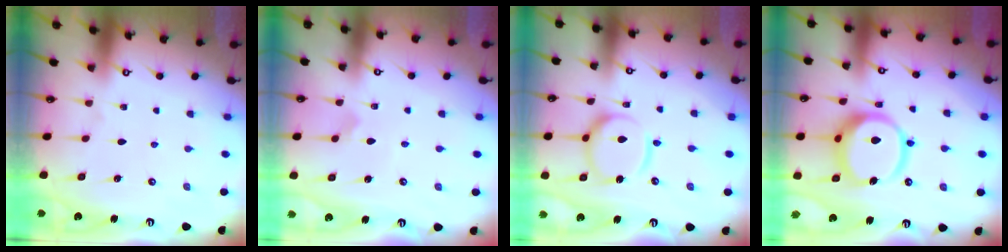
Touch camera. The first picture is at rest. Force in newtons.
{"total": 3.3, "press": 3.3, "slide": 0.3}
{"total": 12.1, "press": 12.0, "slide": 1.1}
{"total": 15.2, "press": 15.1, "slide": 1.8}